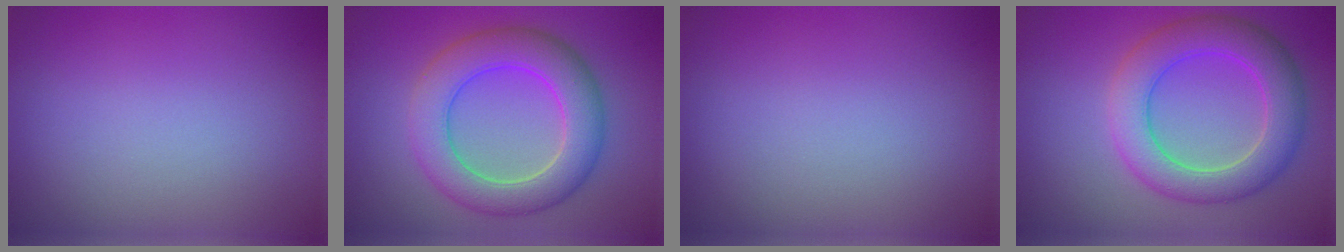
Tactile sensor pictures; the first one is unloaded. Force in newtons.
{"total": 7.0, "press": 7.0, "slide": 0.2}
{"total": 0.0}
{"total": 6.2, "press": 6.2, "slide": 0.3}